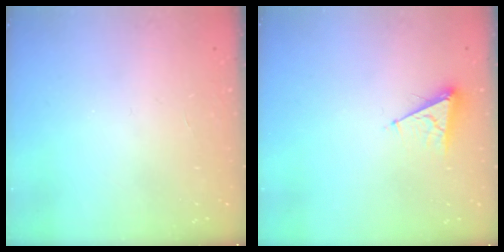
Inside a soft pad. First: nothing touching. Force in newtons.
{"total": 5.4, "press": 5.3, "slide": 0.6}